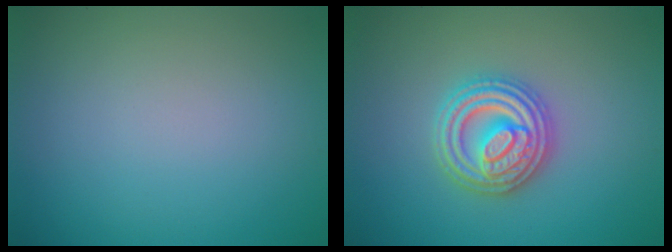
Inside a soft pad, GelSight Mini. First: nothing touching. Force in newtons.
{"total": 4.9, "press": 4.8, "slide": 0.8}